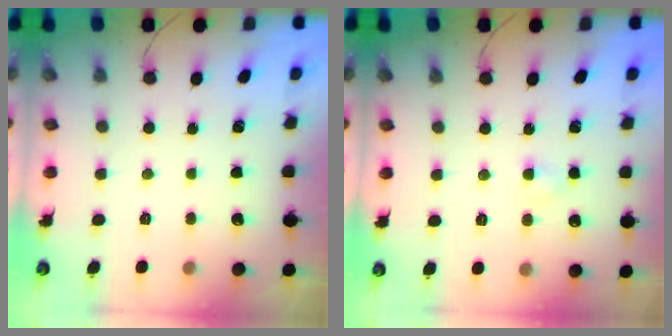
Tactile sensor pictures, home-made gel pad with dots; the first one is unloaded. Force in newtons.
{"total": 2.7, "press": 2.4, "slide": 1.1}